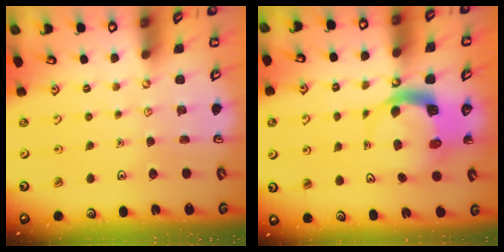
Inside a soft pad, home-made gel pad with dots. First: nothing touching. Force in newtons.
{"total": 6.0, "press": 5.9, "slide": 0.7}